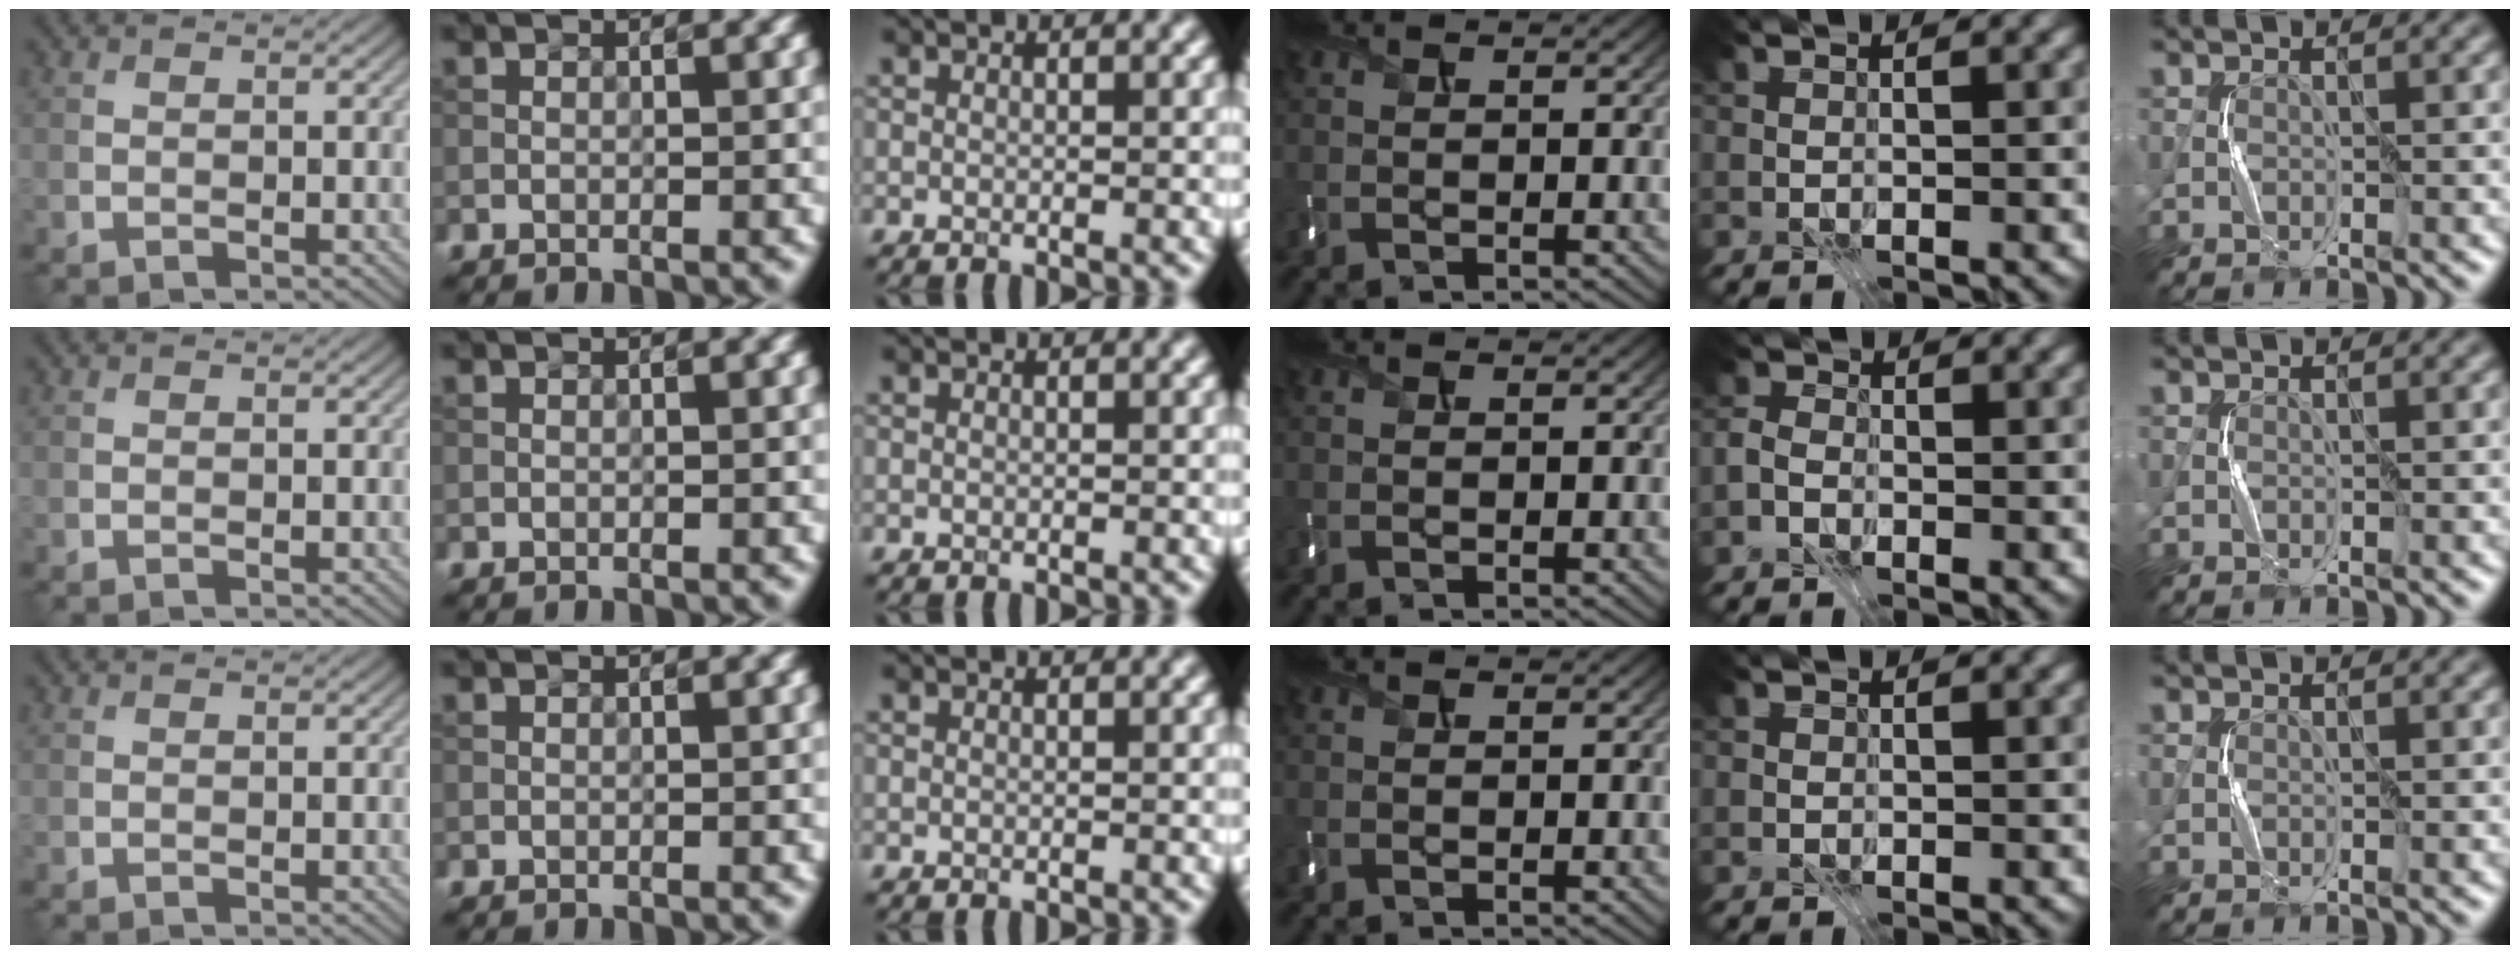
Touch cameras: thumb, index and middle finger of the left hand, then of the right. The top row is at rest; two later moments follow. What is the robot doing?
{"motion": "press", "object": "keyboard"}